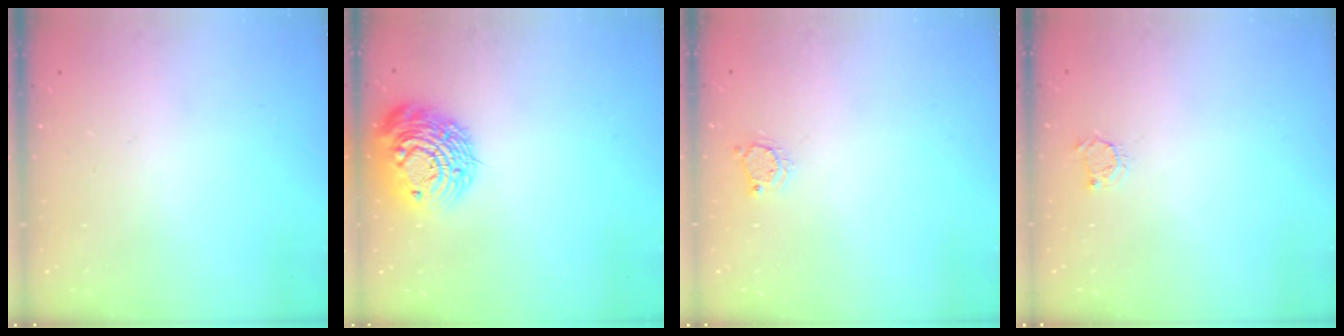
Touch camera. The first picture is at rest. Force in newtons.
{"total": 14.6, "press": 14.5, "slide": 1.0}
{"total": 4.4, "press": 4.4, "slide": 0.5}
{"total": 2.9, "press": 2.8, "slide": 0.4}